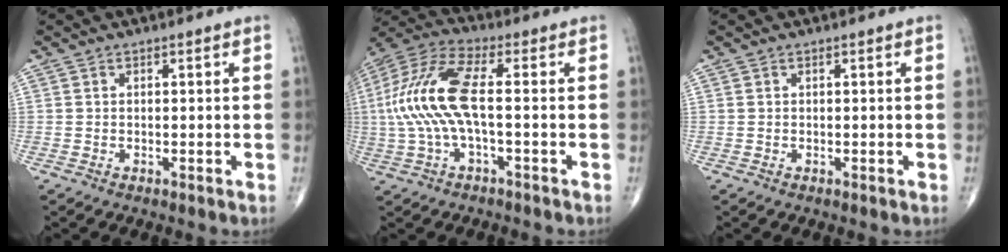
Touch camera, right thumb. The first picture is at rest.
{"total": 14.6, "force": [-0.4, 4.9, 13.8], "torque": [-0.320, 0.035, -0.010]}
{"total": 0.0}